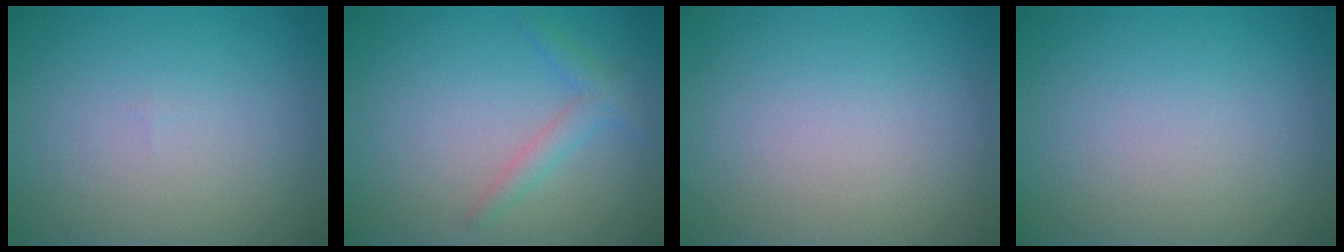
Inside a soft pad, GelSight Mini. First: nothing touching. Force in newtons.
{"total": 1.9, "press": 1.9, "slide": 0.0}
{"total": 0.0}
{"total": 0.0}